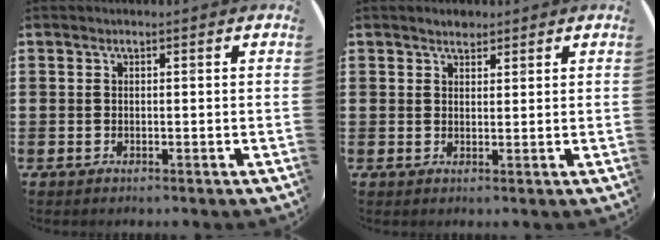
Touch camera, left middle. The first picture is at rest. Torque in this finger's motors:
{"motor_torque": [0.32, -0.23, 0.02, 0.00]}